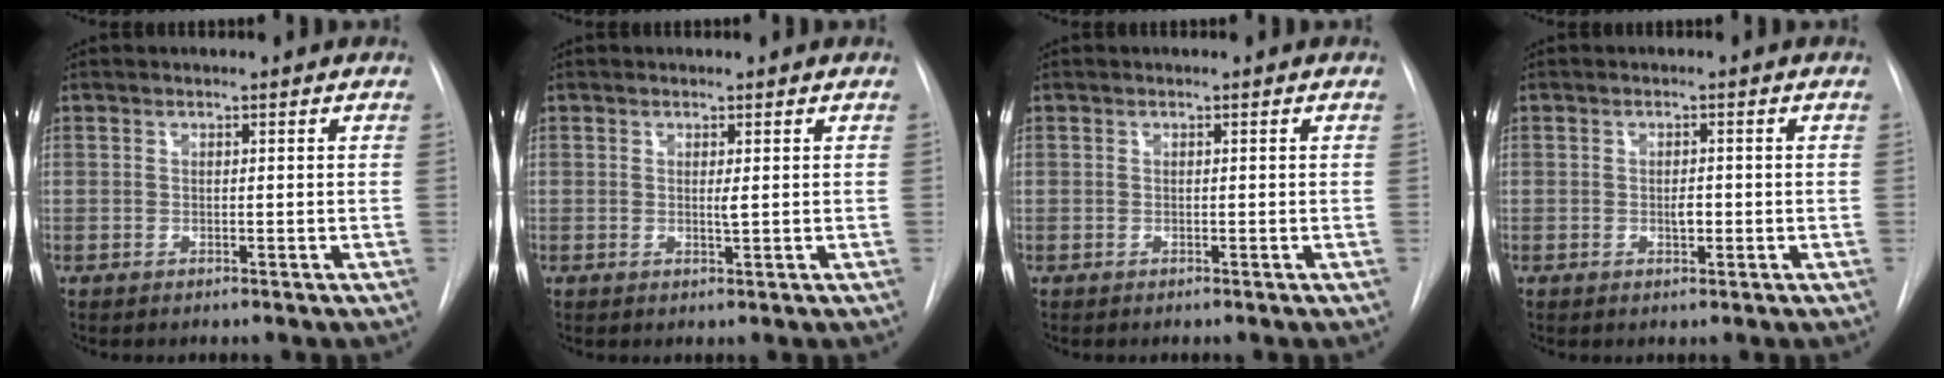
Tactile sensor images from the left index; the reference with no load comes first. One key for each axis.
{"total": 0.8, "fx": 0.0, "fy": -0.2, "fz": 0.8, "tx": -0.018, "ty": -0.009, "tz": -0.002}
{"total": 0.0}
{"total": 1.3, "fx": -0.5, "fy": 0.6, "fz": 1.1, "tx": -0.019, "ty": -0.006, "tz": -0.008}